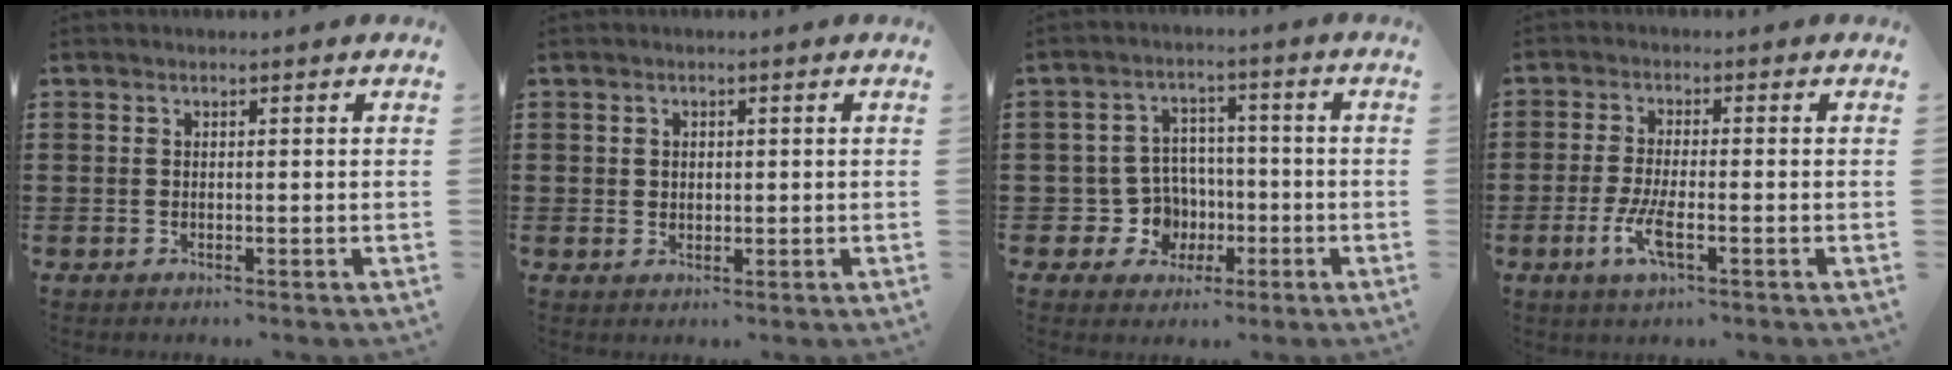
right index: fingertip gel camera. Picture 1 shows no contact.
{"total": 1.0, "force": [0.7, 0.6, 0.4], "torque": [-0.008, 0.004, 0.014]}
{"total": 6.3, "force": [-1.3, 5.8, 2.2], "torque": [-0.064, 0.012, -0.017]}
{"total": 5.2, "force": [-2.0, 1.2, 4.6], "torque": [-0.103, -0.011, -0.042]}